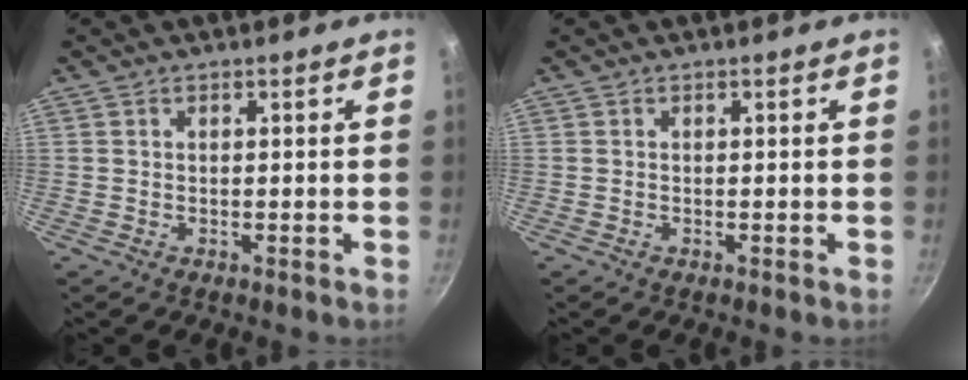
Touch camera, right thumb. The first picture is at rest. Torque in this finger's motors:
{"motor_torque": [-0.26, 0.14, -0.02, 0.83, 0.02]}